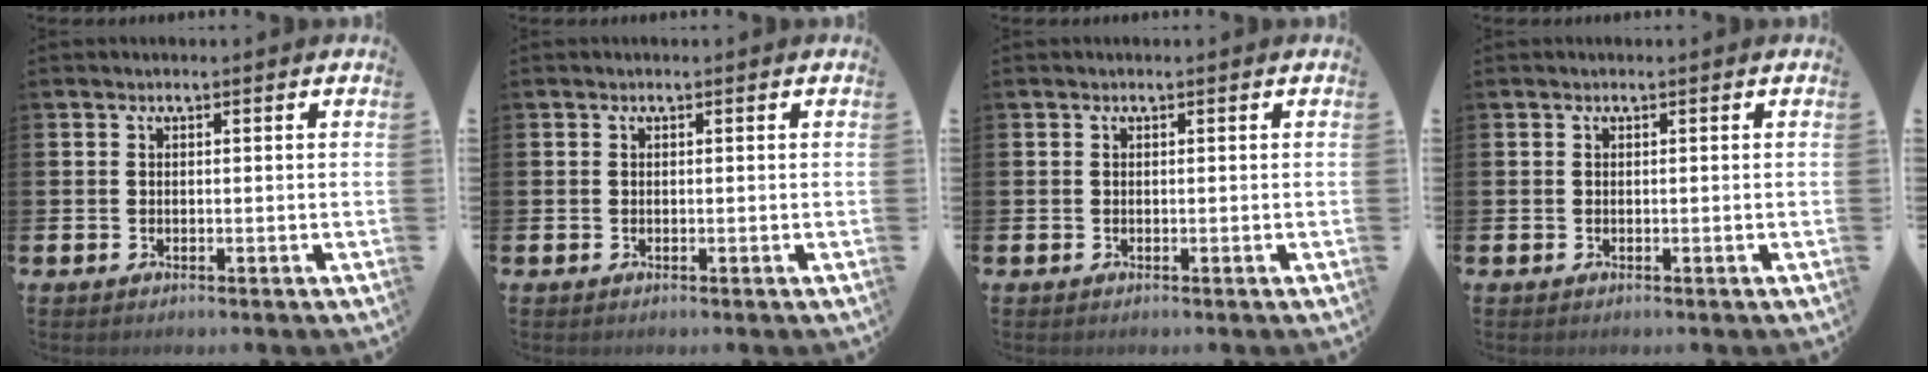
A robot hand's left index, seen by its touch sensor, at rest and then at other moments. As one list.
[{"total": 0.0}, {"total": 0.0}, {"total": 0.0}]